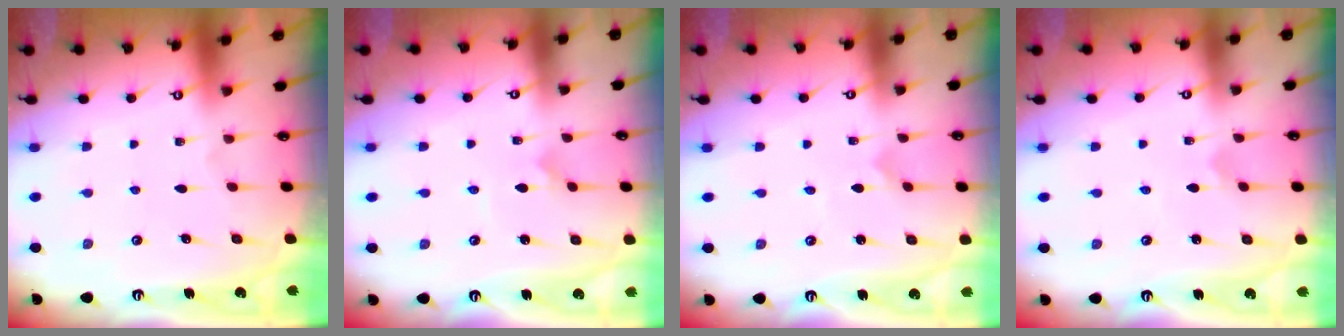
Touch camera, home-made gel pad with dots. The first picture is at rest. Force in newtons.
{"total": 2.8, "press": 2.8, "slide": 0.2}
{"total": 0.0}
{"total": 0.0}